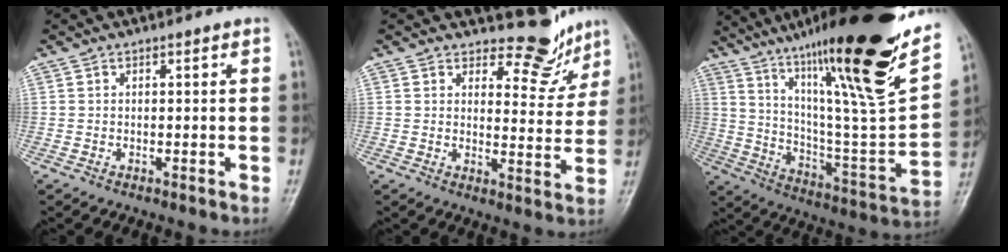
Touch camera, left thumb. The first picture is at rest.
{"total": 7.3, "force": [6.6, 2.9, 0.7], "torque": [0.020, -0.065, 0.084]}
{"total": 34.9, "force": [21.1, 5.8, 27.1], "torque": [-0.390, -0.057, 0.344]}